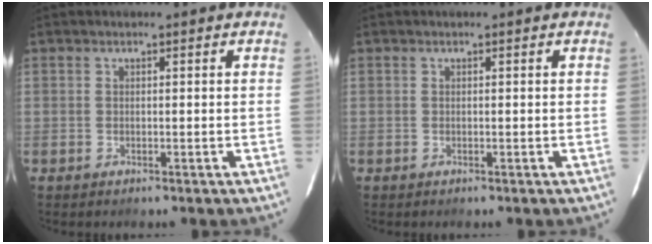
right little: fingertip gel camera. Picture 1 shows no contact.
{"total": 0.0}